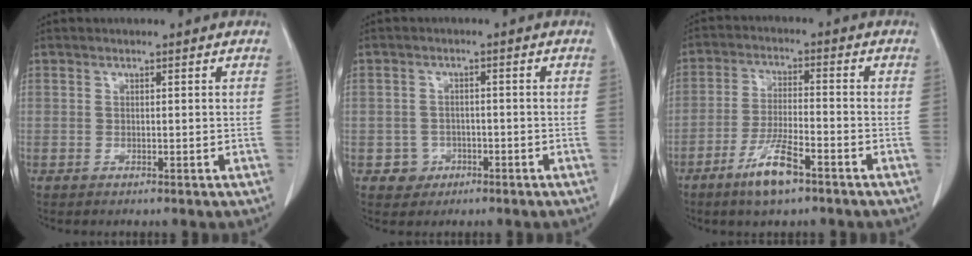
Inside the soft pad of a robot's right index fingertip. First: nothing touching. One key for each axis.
{"total": 3.2, "fx": -1.3, "fy": 2.9, "fz": -0.1, "tx": 0.011, "ty": 0.015, "tz": -0.017}
{"total": 7.8, "fx": -4.9, "fy": 1.3, "fz": 5.9, "tx": -0.118, "ty": -0.010, "tz": -0.090}